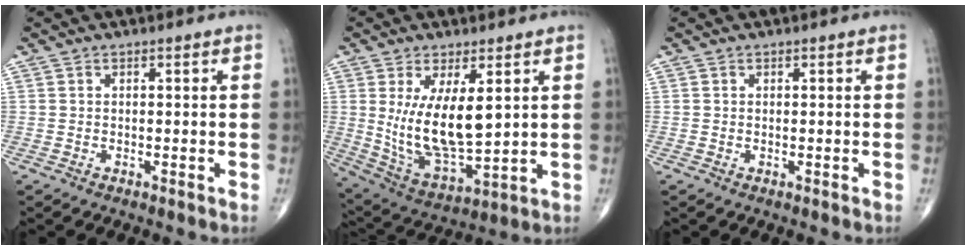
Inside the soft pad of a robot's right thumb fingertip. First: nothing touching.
{"total": 14.9, "force": [2.9, 6.4, 13.1], "torque": [-0.231, -0.028, 0.075]}
{"total": 0.0}